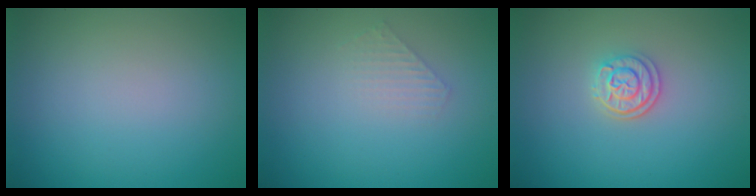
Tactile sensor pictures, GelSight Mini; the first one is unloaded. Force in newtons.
{"total": 1.3, "press": 1.3, "slide": 0.2}
{"total": 2.4, "press": 2.1, "slide": 1.1}